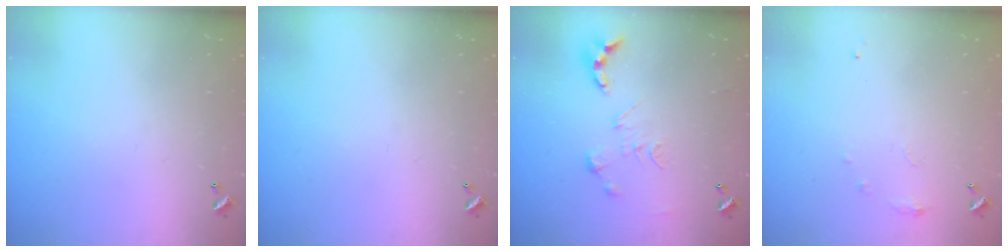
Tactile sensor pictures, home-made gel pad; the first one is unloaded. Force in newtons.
{"total": 0.0}
{"total": 0.0}
{"total": 6.0, "press": 5.9, "slide": 0.8}